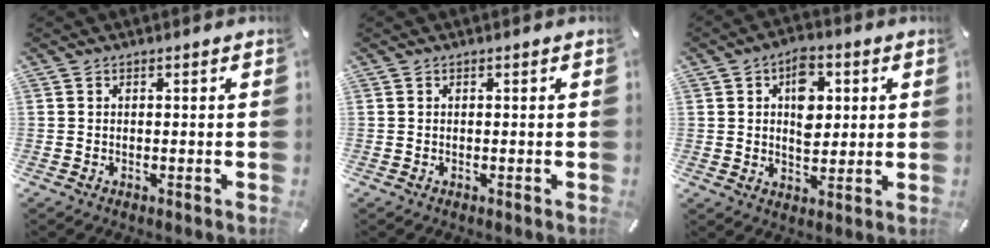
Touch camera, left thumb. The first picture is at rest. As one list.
[{"total": 0.0}, {"total": 9.2, "force": [2.4, 6.5, 6.0], "torque": [-0.072, -0.004, 0.037]}]